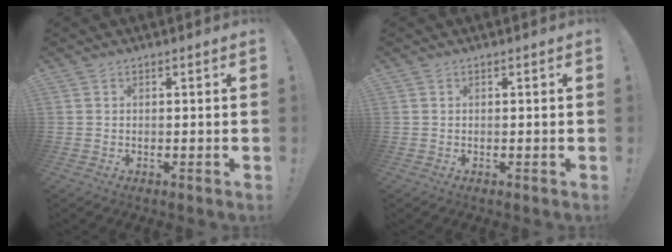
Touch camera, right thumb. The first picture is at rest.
{"total": 0.0}